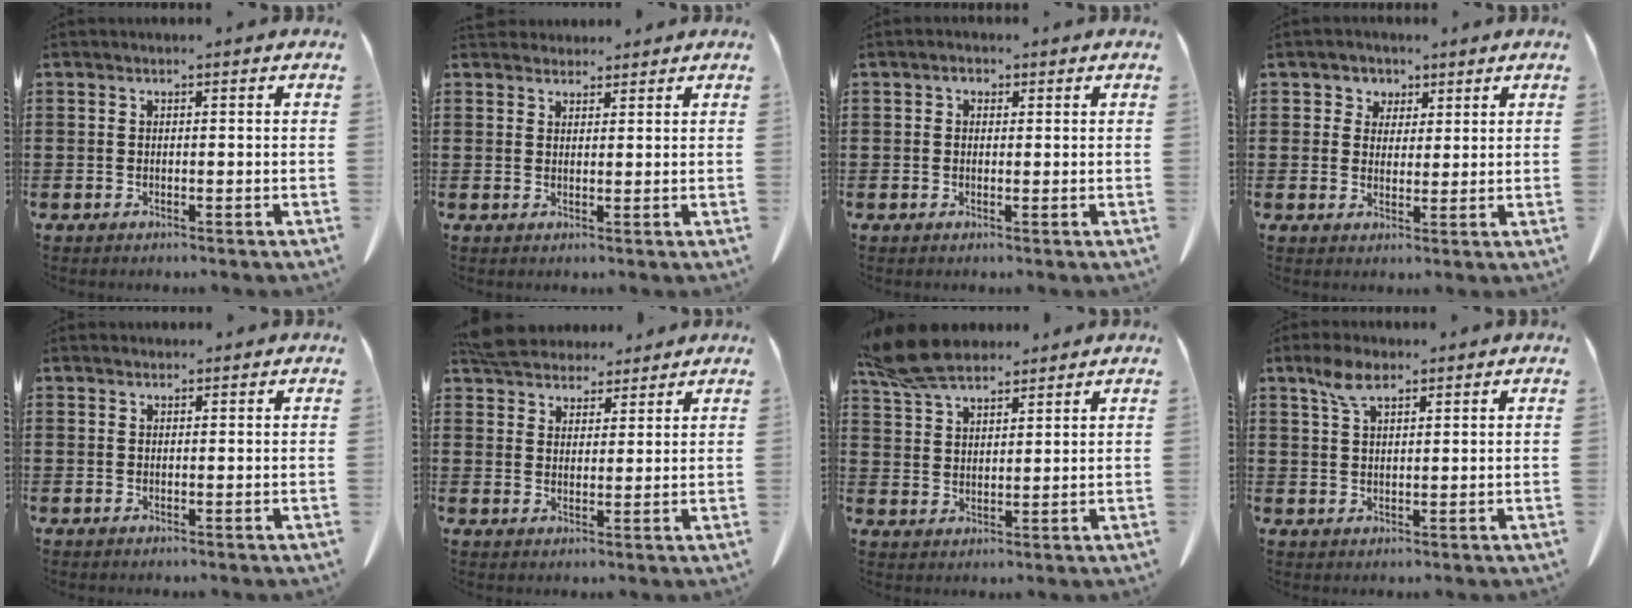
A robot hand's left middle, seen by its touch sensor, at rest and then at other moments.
{"total": 2.6, "force": [2.4, 0.9, 0.2], "torque": [-0.001, -0.005, 0.046]}
{"total": 1.4, "force": [0.6, 1.0, 0.8], "torque": [-0.019, 0.006, 0.010]}
{"total": 3.2, "force": [1.8, 2.7, 0.0], "torque": [-0.010, 0.009, 0.031]}
{"total": 0.7, "force": [0.7, 0.2, 0.0], "torque": [-0.002, -0.001, 0.015]}
{"total": 5.5, "force": [5.2, 1.7, 0.7], "torque": [-0.033, -0.008, 0.101]}
{"total": 8.7, "force": [7.2, 2.8, 4.1], "torque": [-0.102, -0.008, 0.138]}
{"total": 4.7, "force": [2.9, 1.8, 3.2], "torque": [-0.072, 0.005, 0.053]}